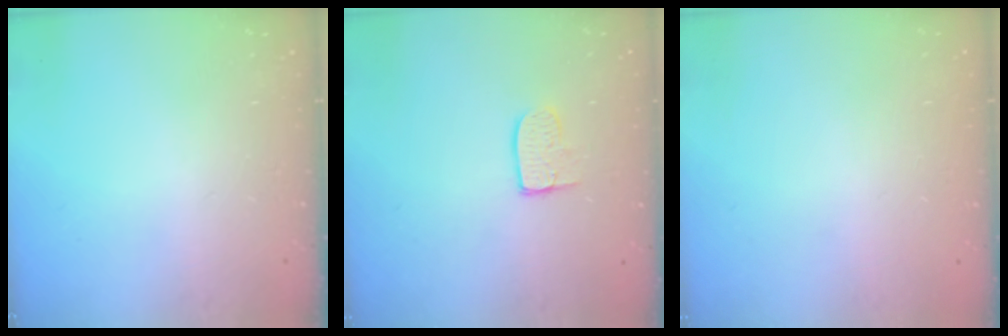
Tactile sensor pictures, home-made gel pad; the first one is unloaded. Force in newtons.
{"total": 6.7, "press": 6.7, "slide": 0.4}
{"total": 0.0}